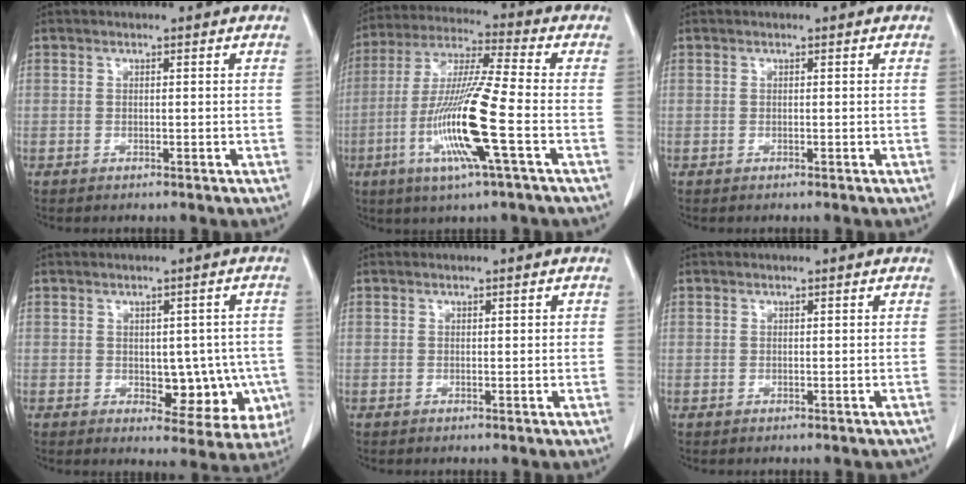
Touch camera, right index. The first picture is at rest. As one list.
[{"total": 14.8, "force": [-4.5, -0.3, 14.1], "torque": [-0.290, -0.016, -0.093]}, {"total": 0.0}, {"total": 9.0, "force": [-1.4, 4.9, 7.4], "torque": [-0.069, 0.012, -0.005]}, {"total": 0.7, "force": [0.2, 0.2, 0.7], "torque": [-0.009, 0.001, 0.003]}, {"total": 1.0, "force": [-0.3, 0.9, 0.0], "torque": [0.007, 0.009, -0.002]}]